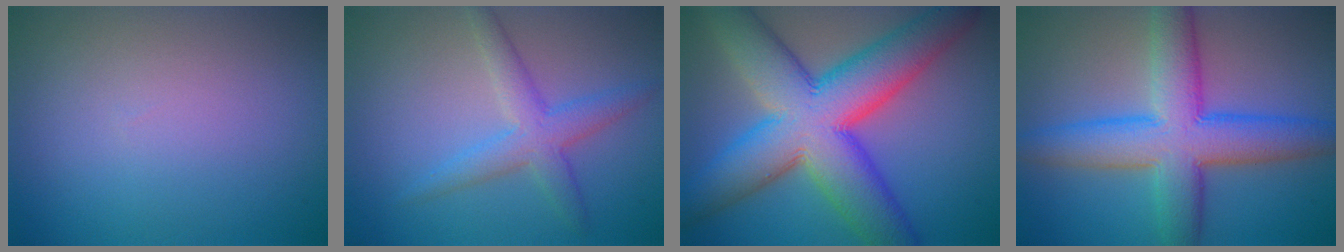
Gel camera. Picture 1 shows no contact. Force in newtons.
{"total": 3.6, "press": 3.6, "slide": 0.1}
{"total": 13.8, "press": 13.8, "slide": 0.3}
{"total": 8.9, "press": 8.9, "slide": 0.2}